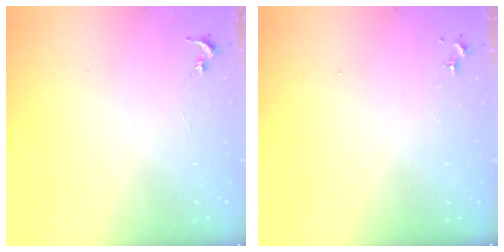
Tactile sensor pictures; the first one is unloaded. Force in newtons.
{"total": 0.0}